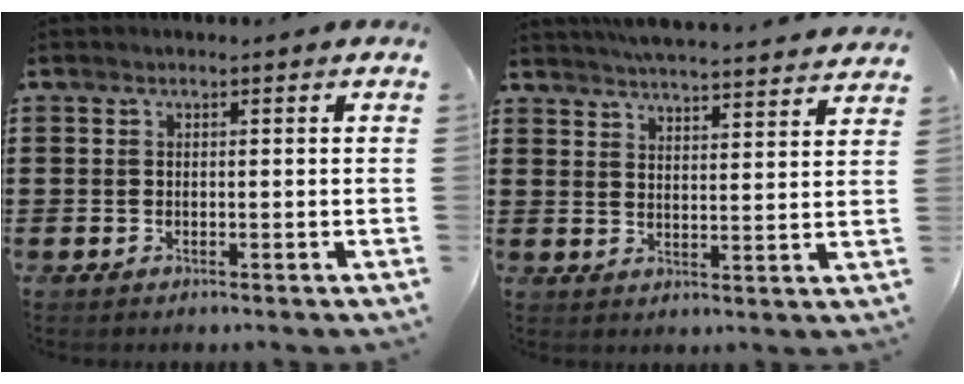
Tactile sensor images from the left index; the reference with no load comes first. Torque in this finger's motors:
{"motor_torque": [0.19, 0.15, 0.61, 0.18]}